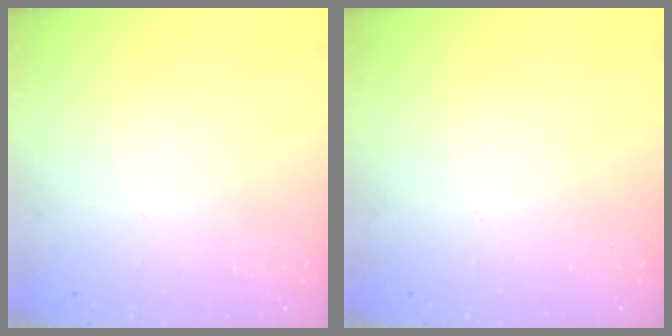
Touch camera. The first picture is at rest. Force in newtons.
{"total": 0.0}